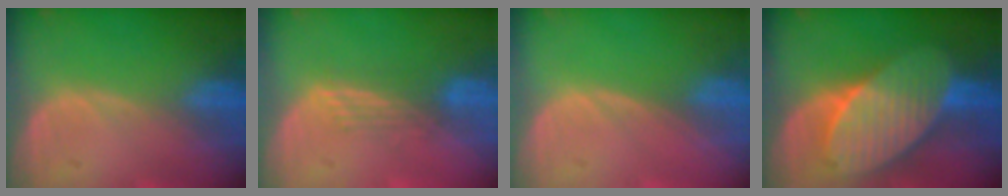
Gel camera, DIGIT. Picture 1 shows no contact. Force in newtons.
{"total": 3.1, "press": 2.6, "slide": 1.6}
{"total": 0.0}
{"total": 9.6, "press": 9.6, "slide": 0.4}